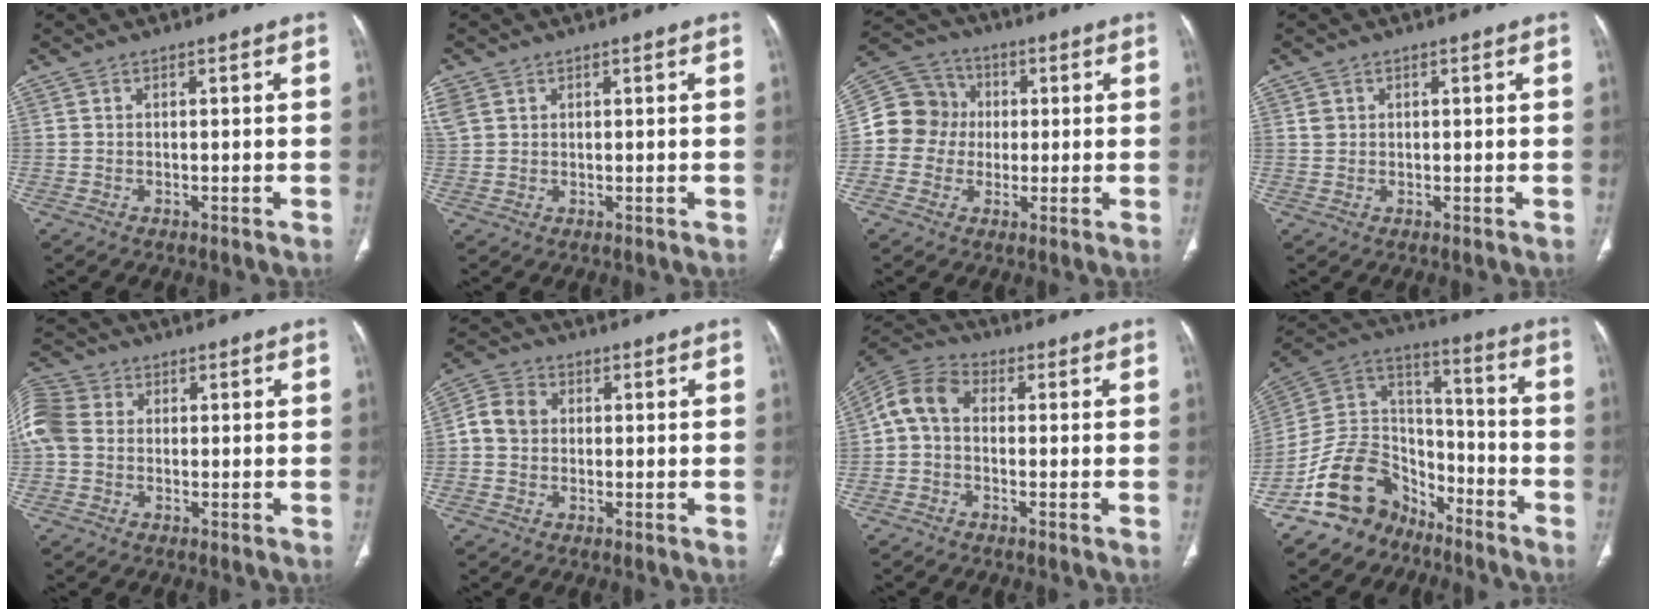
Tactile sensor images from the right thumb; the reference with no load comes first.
{"total": 5.1, "force": [2.1, 4.1, 2.1], "torque": [-0.067, 0.014, 0.054]}
{"total": 10.7, "force": [0.0, 10.1, 3.6], "torque": [-0.045, 0.027, -0.008]}
{"total": 1.5, "force": [0.6, 1.3, 0.4], "torque": [0.002, 0.003, 0.012]}
{"total": 10.5, "force": [1.0, 8.6, 5.9], "torque": [-0.150, 0.029, 0.016]}
{"total": 5.8, "force": [0.3, 5.1, 2.8], "torque": [-0.045, 0.016, -0.003]}
{"total": 7.6, "force": [0.0, 5.5, 5.3], "torque": [-0.095, 0.024, -0.015]}
{"total": 15.4, "force": [-10.6, 10.2, 4.6], "torque": [-0.048, 0.110, -0.195]}